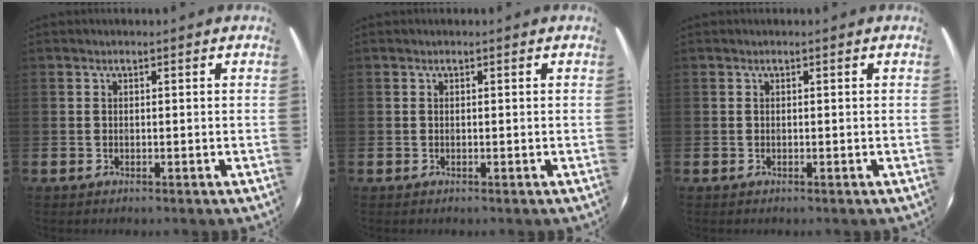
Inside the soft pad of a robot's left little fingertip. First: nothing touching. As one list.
[{"total": 0.0}, {"total": 0.0}]